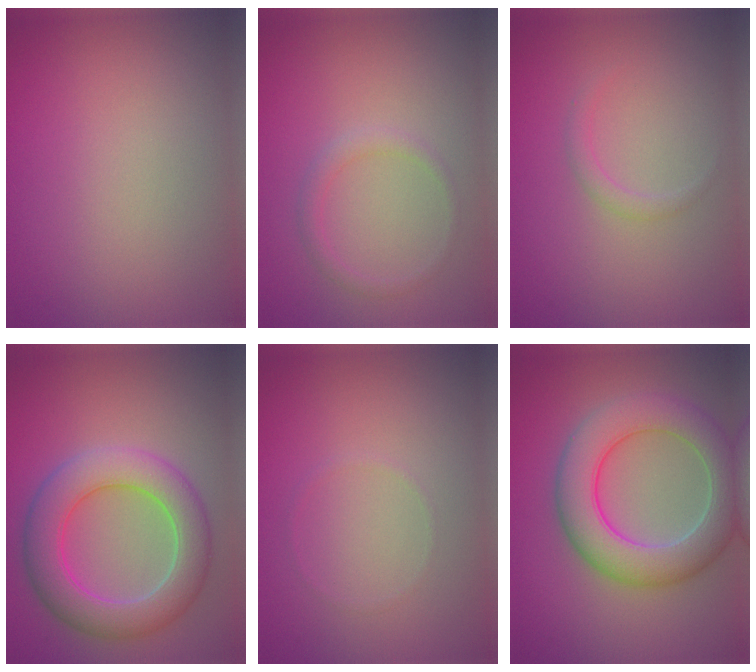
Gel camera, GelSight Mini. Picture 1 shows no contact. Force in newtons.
{"total": 1.2, "press": 1.2, "slide": 0.0}
{"total": 1.0, "press": 1.0, "slide": 0.1}
{"total": 7.0, "press": 7.0, "slide": 0.6}
{"total": 0.5, "press": 0.5, "slide": 0.1}
{"total": 7.5, "press": 7.5, "slide": 0.3}